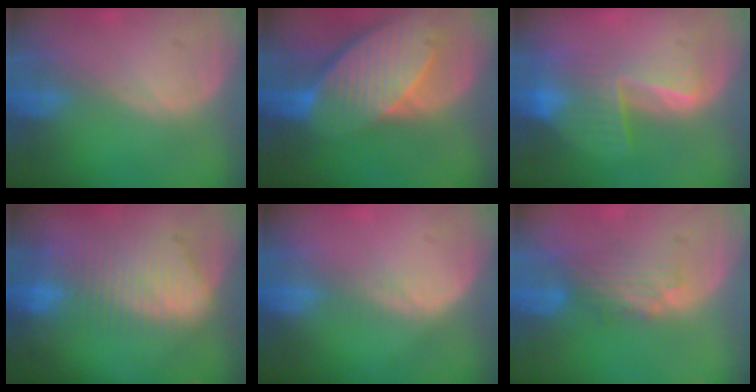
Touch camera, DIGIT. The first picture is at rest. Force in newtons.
{"total": 10.7, "press": 9.4, "slide": 5.1}
{"total": 7.6, "press": 6.7, "slide": 3.4}
{"total": 9.3, "press": 8.1, "slide": 4.6}
{"total": 2.0, "press": 1.1, "slide": 1.7}
{"total": 4.4, "press": 3.8, "slide": 2.2}